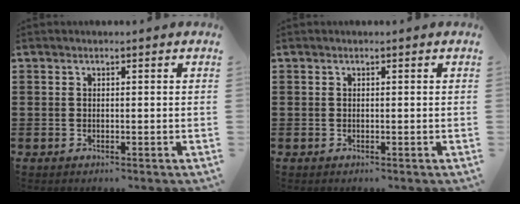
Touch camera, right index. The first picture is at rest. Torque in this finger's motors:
{"motor_torque": [-0.01, 0.01, 0.00, 0.00]}